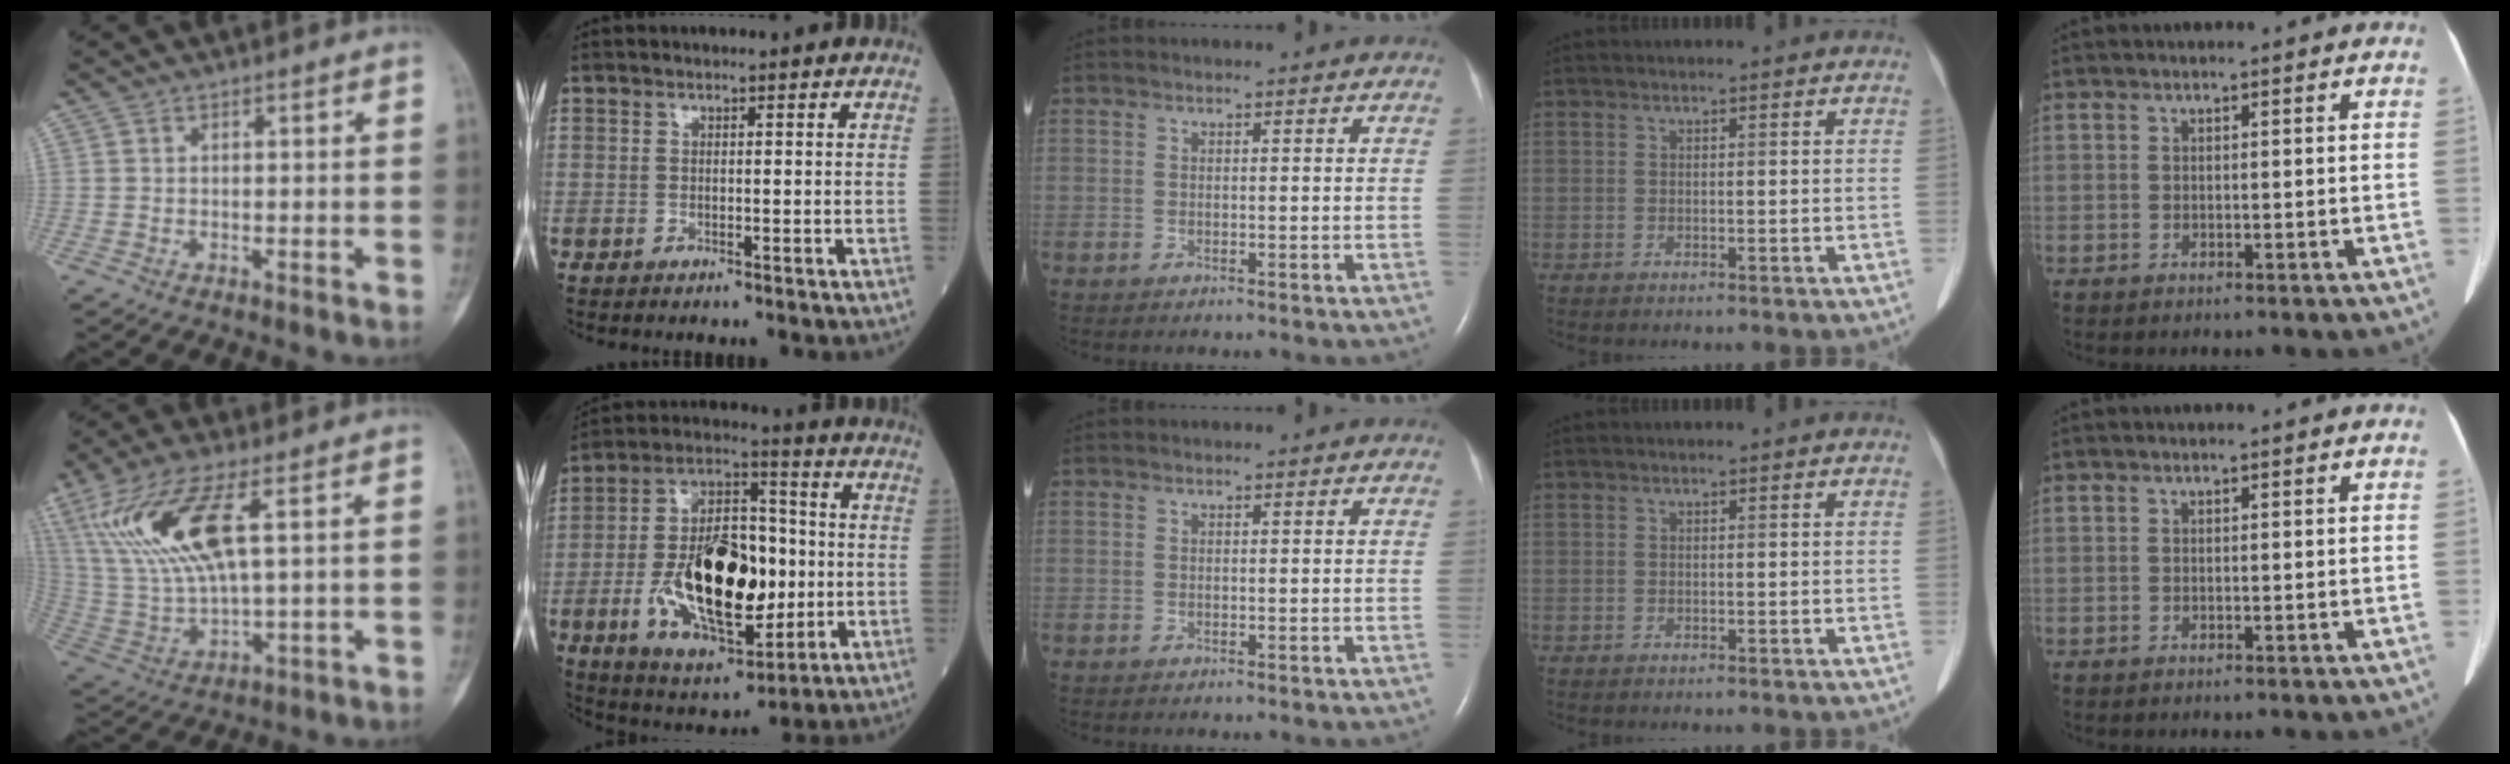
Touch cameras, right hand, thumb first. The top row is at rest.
{"thumb": {"total": 16.3, "force": [6.1, 4.9, 14.3], "torque": [-0.323, -0.015, 0.129]}, "index": {"total": 19.9, "force": [-2.8, 8.3, 17.8], "torque": [-0.323, 0.006, -0.041]}}